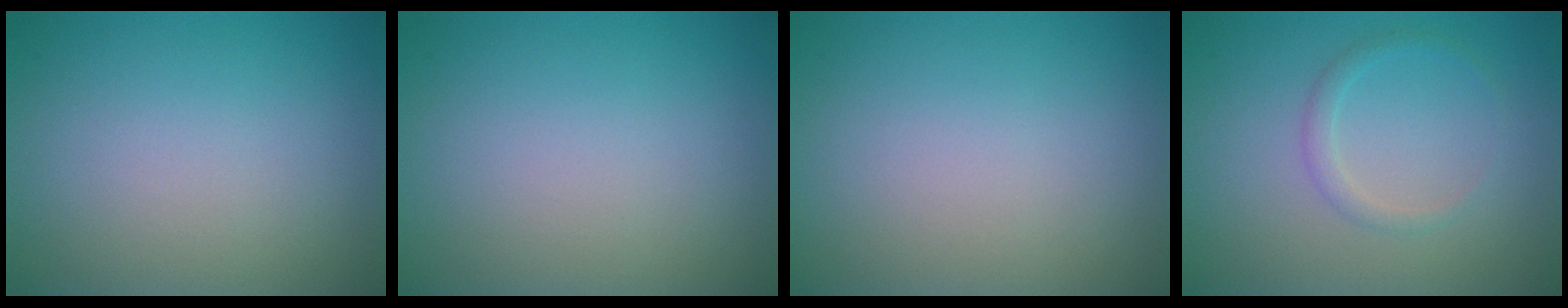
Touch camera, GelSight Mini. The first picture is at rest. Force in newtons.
{"total": 0.0}
{"total": 0.0}
{"total": 1.2, "press": 1.2, "slide": 0.1}